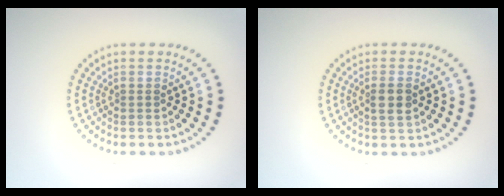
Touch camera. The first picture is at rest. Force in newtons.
{"total": 1.9, "press": 1.8, "slide": 0.5}